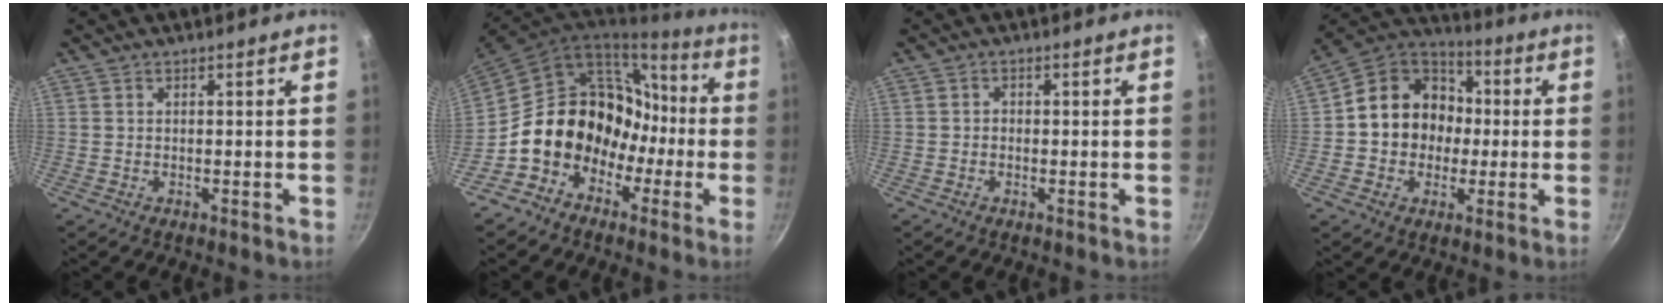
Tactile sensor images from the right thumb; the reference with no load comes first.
{"total": 19.1, "force": [-4.7, 15.6, 9.9], "torque": [-0.115, 0.083, -0.073]}
{"total": 1.1, "force": [-0.2, 0.9, 0.5], "torque": [-0.008, 0.005, -0.004]}
{"total": 15.6, "force": [0.1, 13.5, 7.9], "torque": [-0.093, 0.034, -0.013]}